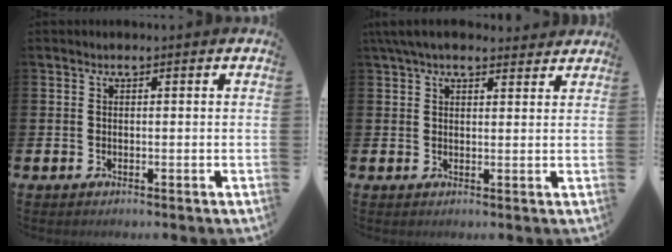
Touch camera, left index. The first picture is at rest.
{"total": 4.8, "force": [4.1, 1.4, 2.0], "torque": [-0.042, -0.010, 0.076]}